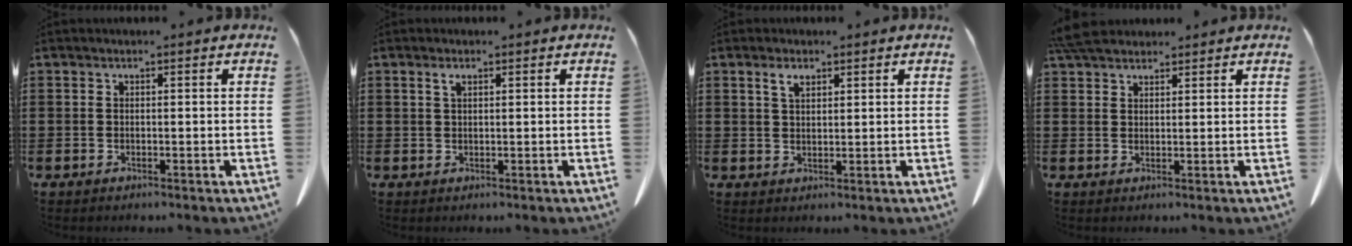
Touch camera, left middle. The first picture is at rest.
{"total": 1.4, "force": [0.7, 0.3, 1.1], "torque": [-0.024, 0.002, 0.012]}
{"total": 2.5, "force": [1.6, 1.0, 1.6], "torque": [-0.029, 0.002, 0.027]}
{"total": 4.7, "force": [4.3, 1.3, 1.7], "torque": [-0.043, -0.001, 0.083]}